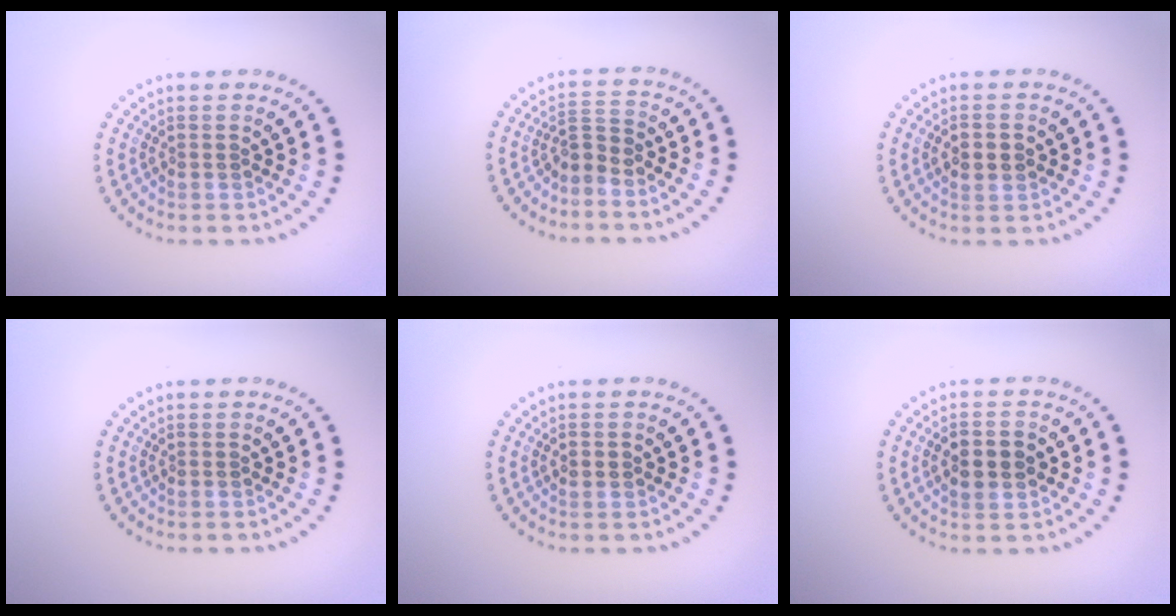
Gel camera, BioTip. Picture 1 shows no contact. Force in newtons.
{"total": 2.1, "press": 1.5, "slide": 1.5}
{"total": 1.9, "press": 1.8, "slide": 0.2}
{"total": 0.0}
{"total": 1.1, "press": 1.1, "slide": 0.1}
{"total": 3.0, "press": 3.0, "slide": 0.1}